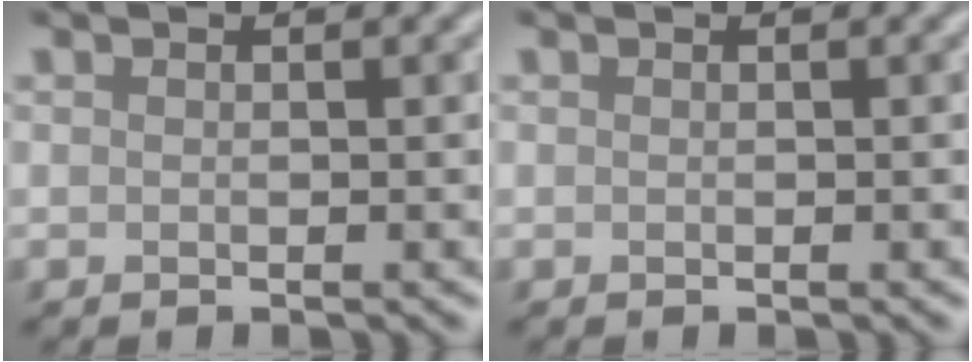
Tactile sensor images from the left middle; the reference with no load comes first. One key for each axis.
{"total": 0.0}